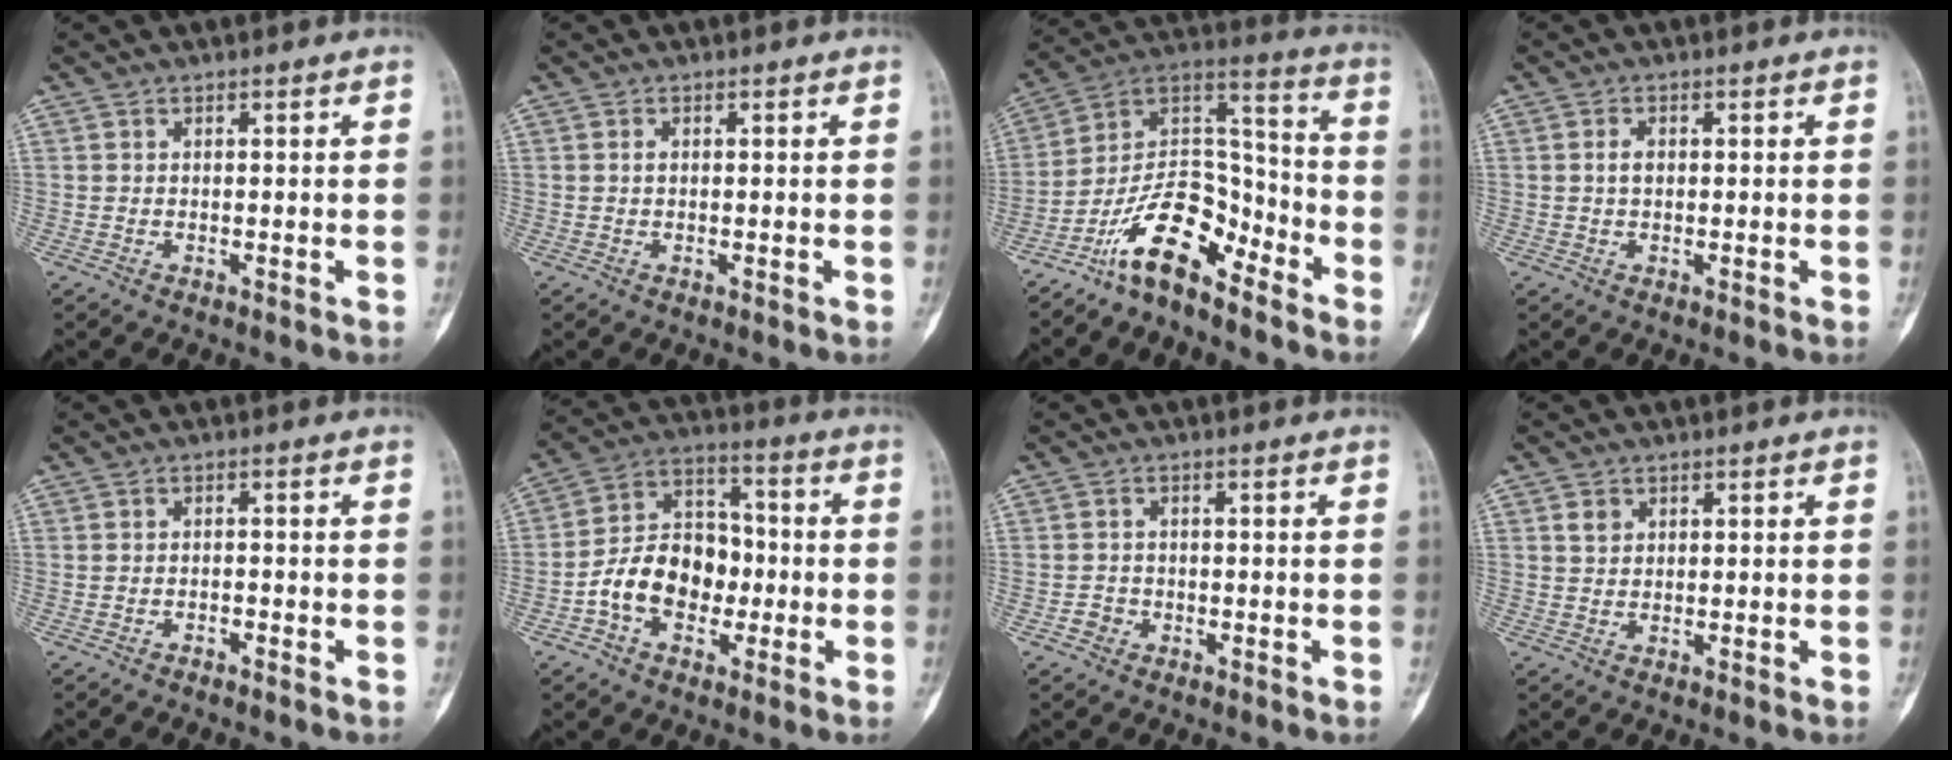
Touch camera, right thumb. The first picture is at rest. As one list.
[{"total": 0.6, "force": [0.1, 0.4, 0.5], "torque": [-0.008, 0.001, 0.000]}, {"total": 13.9, "force": [-9.8, 5.8, 8.0], "torque": [-0.122, 0.099, -0.189]}, {"total": 1.8, "force": [0.2, 1.1, 1.4], "torque": [-0.025, 0.005, 0.002]}, {"total": 1.0, "force": [-1.0, 0.3, 0.3], "torque": [-0.008, 0.010, -0.016]}, {"total": 13.4, "force": [-3.2, 9.7, 8.6], "torque": [-0.116, 0.047, -0.063]}, {"total": 2.0, "force": [-1.0, 1.6, 0.3], "torque": [0.003, 0.011, -0.022]}, {"total": 1.9, "force": [0.9, 1.5, 0.8], "torque": [-0.007, -0.003, 0.016]}]